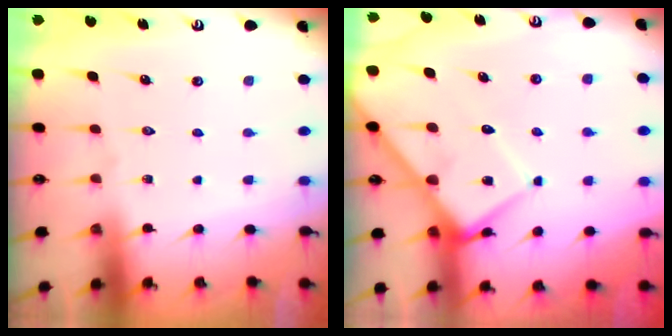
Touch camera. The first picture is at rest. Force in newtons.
{"total": 10.4, "press": 10.3, "slide": 1.1}